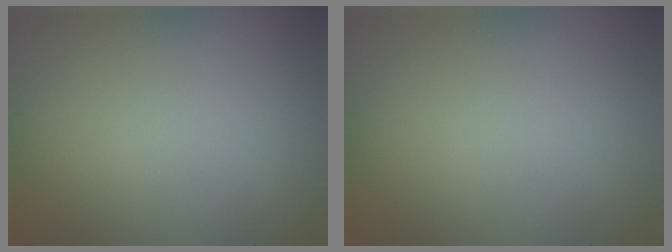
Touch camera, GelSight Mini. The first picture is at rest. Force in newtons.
{"total": 0.0}